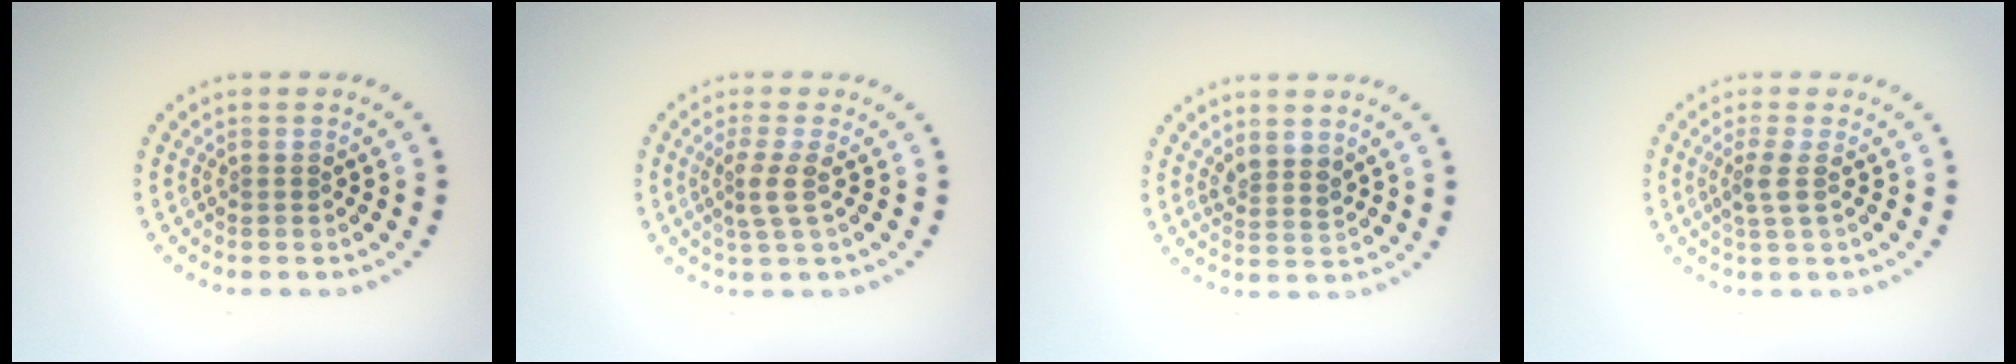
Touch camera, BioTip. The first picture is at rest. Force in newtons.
{"total": 2.4, "press": 1.7, "slide": 1.6}
{"total": 1.9, "press": 1.6, "slide": 1.1}
{"total": 1.8, "press": 1.4, "slide": 1.1}